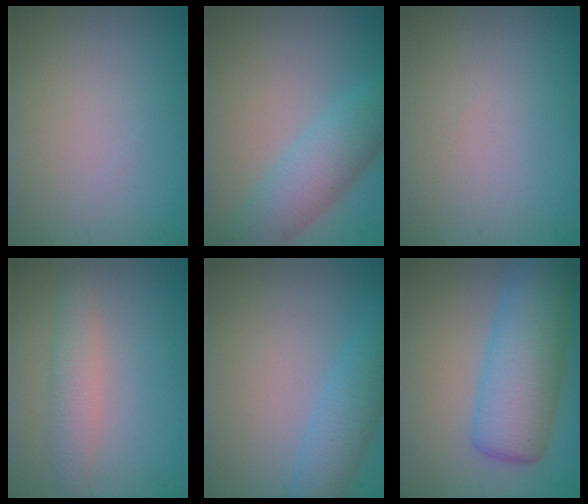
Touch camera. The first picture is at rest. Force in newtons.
{"total": 5.1, "press": 5.1, "slide": 0.1}
{"total": 0.0}
{"total": 2.6, "press": 2.6, "slide": 0.1}
{"total": 3.6, "press": 3.6, "slide": 0.1}
{"total": 7.6, "press": 7.6, "slide": 0.2}